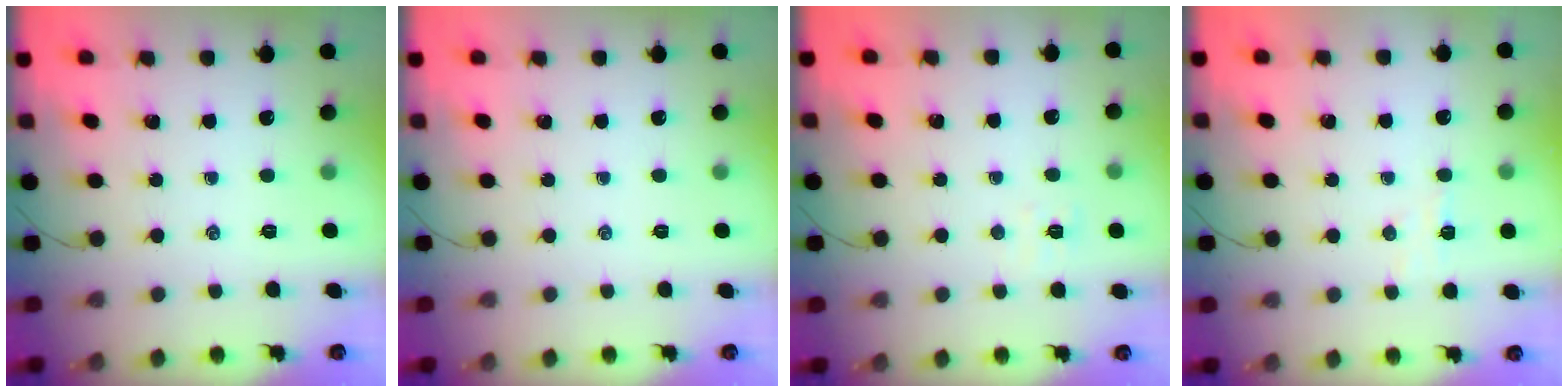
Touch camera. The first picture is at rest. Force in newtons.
{"total": 0.0}
{"total": 4.7, "press": 4.6, "slide": 1.2}
{"total": 4.4, "press": 4.3, "slide": 1.2}